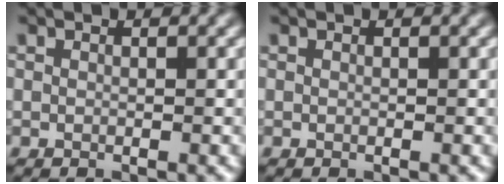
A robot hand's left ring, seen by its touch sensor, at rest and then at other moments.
{"total": 0.0}